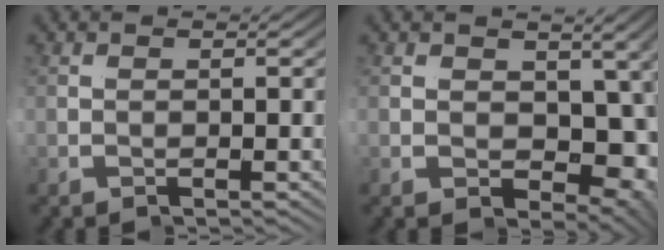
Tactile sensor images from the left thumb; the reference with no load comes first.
{"total": 9.2, "force": [0.3, 6.3, 6.7], "torque": [-0.091, -0.013, 0.014]}